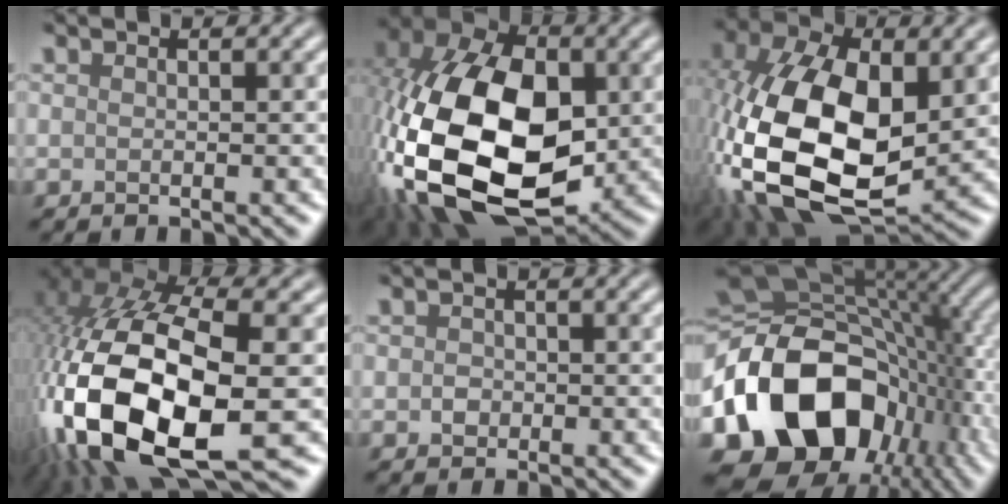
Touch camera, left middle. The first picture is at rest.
{"total": 18.0, "force": [-2.1, 11.6, 13.6], "torque": [-0.296, -0.011, -0.034]}
{"total": 16.7, "force": [-1.2, 10.0, 13.2], "torque": [-0.295, -0.015, -0.022]}
{"total": 17.6, "force": [-4.4, 8.9, 14.5], "torque": [-0.336, -0.036, -0.061]}
{"total": 1.0, "force": [-0.2, 0.9, 0.3], "torque": [0.000, 0.002, -0.007]}
{"total": 16.3, "force": [-3.7, 11.6, 10.8], "torque": [-0.202, -0.013, -0.068]}